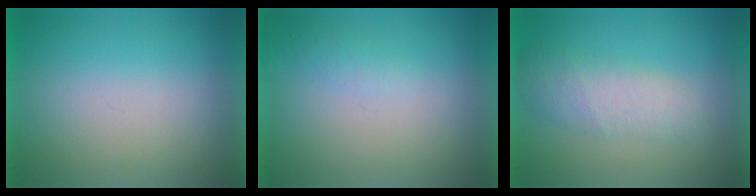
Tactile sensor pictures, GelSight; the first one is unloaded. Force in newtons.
{"total": 1.2}
{"total": 2.6}